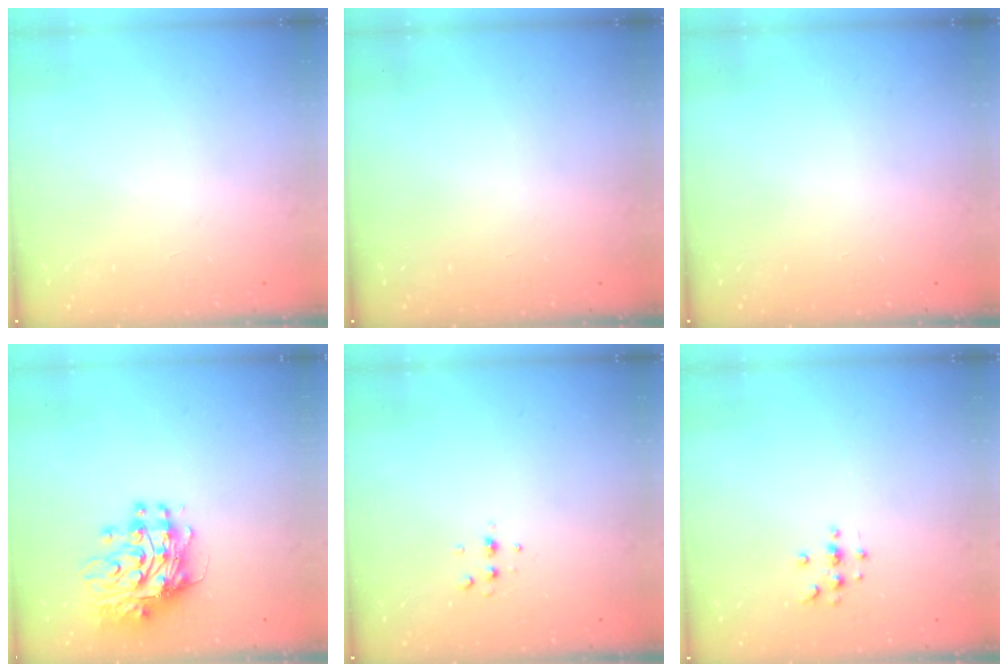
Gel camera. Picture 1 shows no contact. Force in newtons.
{"total": 0.0}
{"total": 0.0}
{"total": 12.0, "press": 11.9, "slide": 1.1}
{"total": 4.0, "press": 3.9, "slide": 0.9}
{"total": 3.0, "press": 3.0, "slide": 0.4}